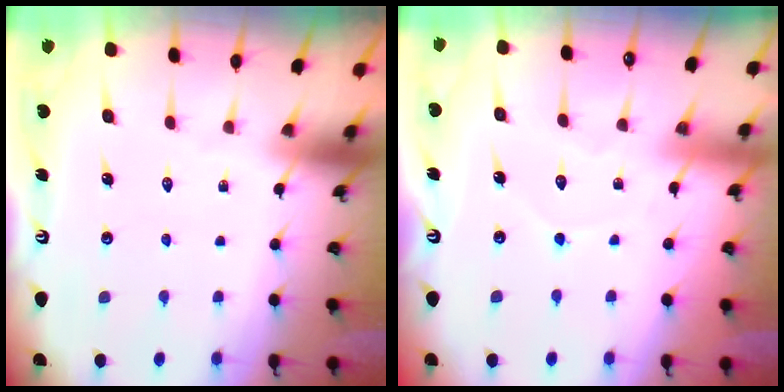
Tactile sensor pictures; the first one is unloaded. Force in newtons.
{"total": 3.8, "press": 3.7, "slide": 0.4}